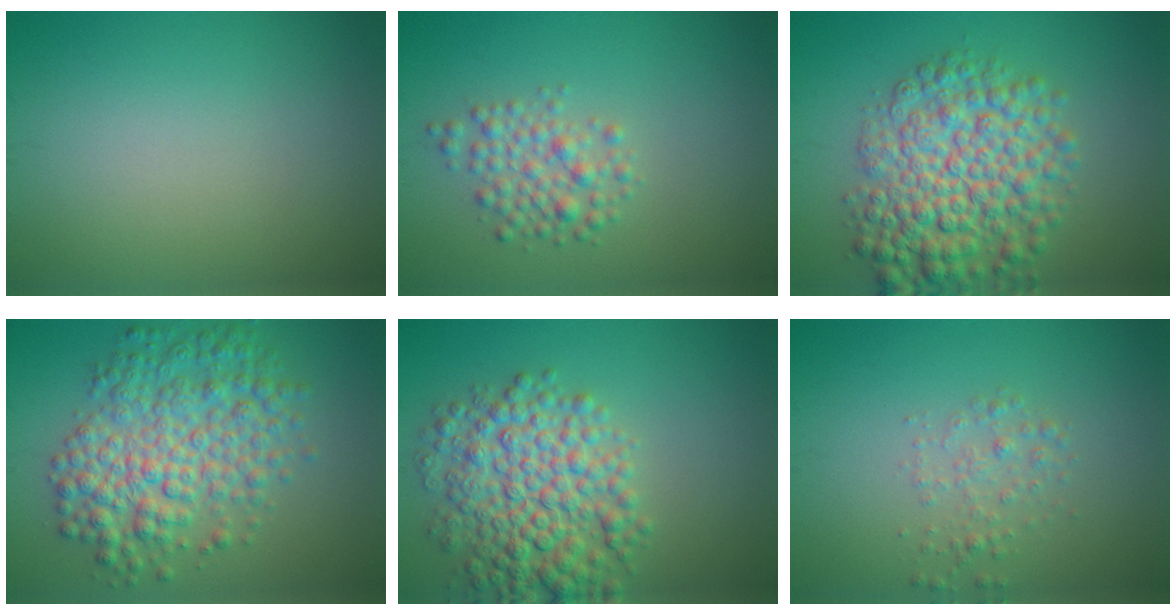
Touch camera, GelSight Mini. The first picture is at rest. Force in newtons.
{"total": 2.7, "press": 2.7, "slide": 0.1}
{"total": 8.1, "press": 8.1, "slide": 0.2}
{"total": 7.2, "press": 7.2, "slide": 0.1}
{"total": 7.3, "press": 7.3, "slide": 0.1}
{"total": 1.7, "press": 1.7, "slide": 0.1}